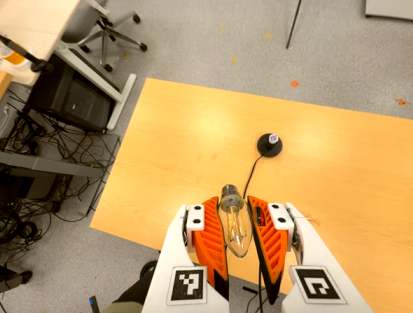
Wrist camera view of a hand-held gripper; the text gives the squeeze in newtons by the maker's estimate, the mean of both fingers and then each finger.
{"total": 21.7, "left": 23.8, "right": 19.5}